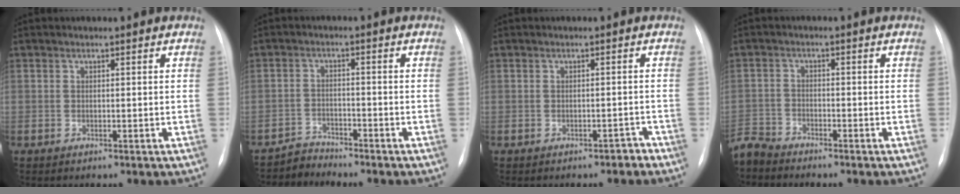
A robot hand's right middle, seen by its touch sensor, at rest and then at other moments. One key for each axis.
{"total": 2.9, "fx": -2.6, "fy": 0.0, "fz": -1.3, "tx": 0.030, "ty": -0.011, "tz": -0.049}
{"total": 1.7, "fx": -1.5, "fy": 0.7, "fz": 0.5, "tx": -0.002, "ty": 0.003, "tz": -0.017}
{"total": 4.0, "fx": -4.0, "fy": 0.3, "fz": -0.3, "tx": 0.009, "ty": -0.015, "tz": -0.080}